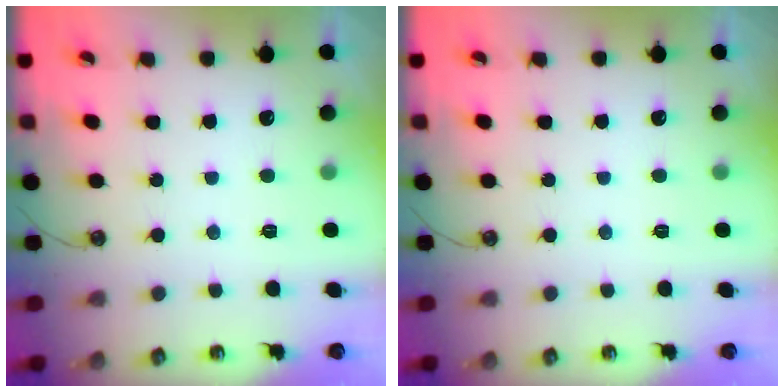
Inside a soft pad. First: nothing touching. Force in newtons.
{"total": 0.0}